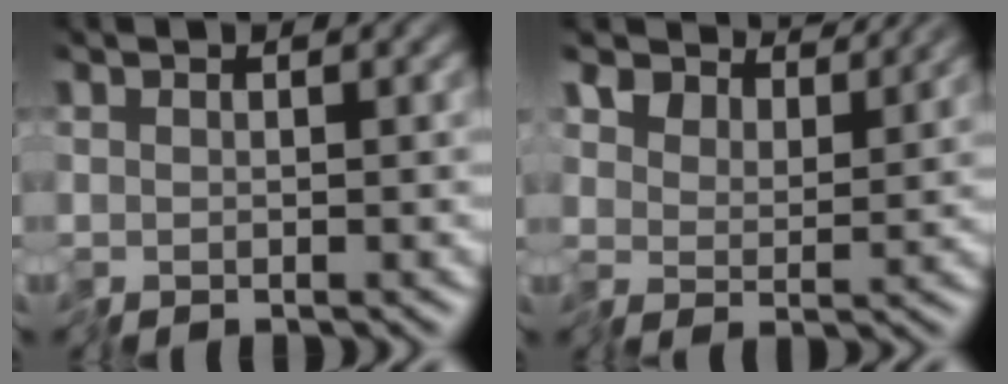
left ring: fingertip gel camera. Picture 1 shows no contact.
{"total": 3.5, "force": [3.3, 1.1, 0.5], "torque": [-0.020, 0.000, 0.048]}